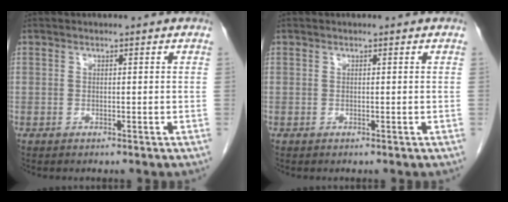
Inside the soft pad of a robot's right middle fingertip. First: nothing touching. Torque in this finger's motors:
{"motor_torque": [-0.36, -0.10, -0.03, -0.01]}